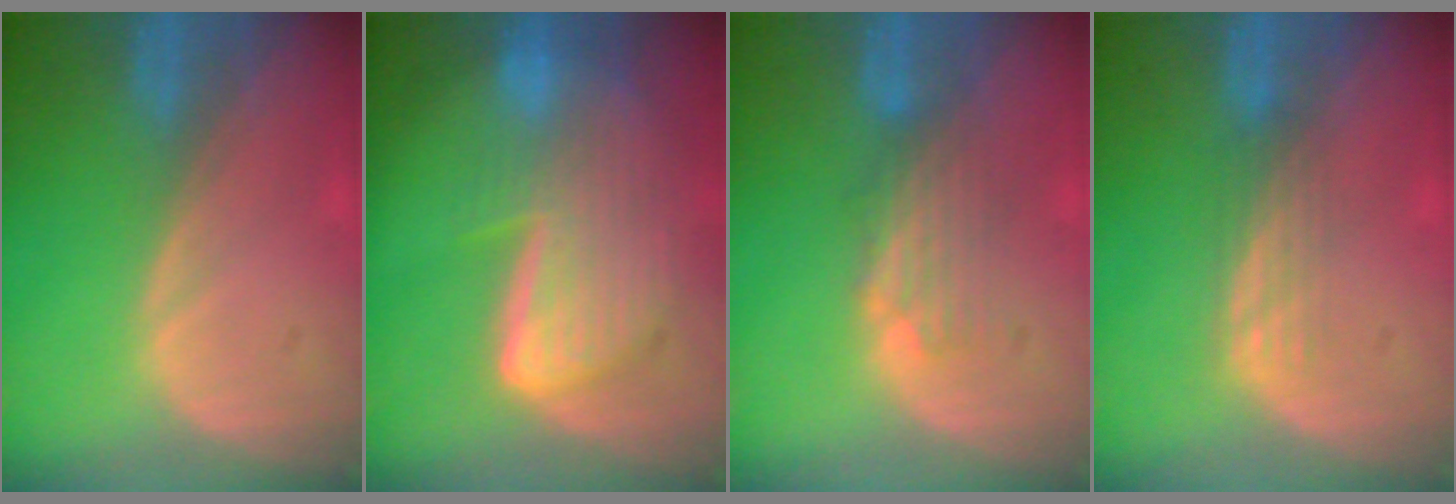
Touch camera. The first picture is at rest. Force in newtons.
{"total": 9.1, "press": 8.0, "slide": 4.5}
{"total": 4.4, "press": 3.8, "slide": 2.2}
{"total": 2.9, "press": 2.5, "slide": 1.5}